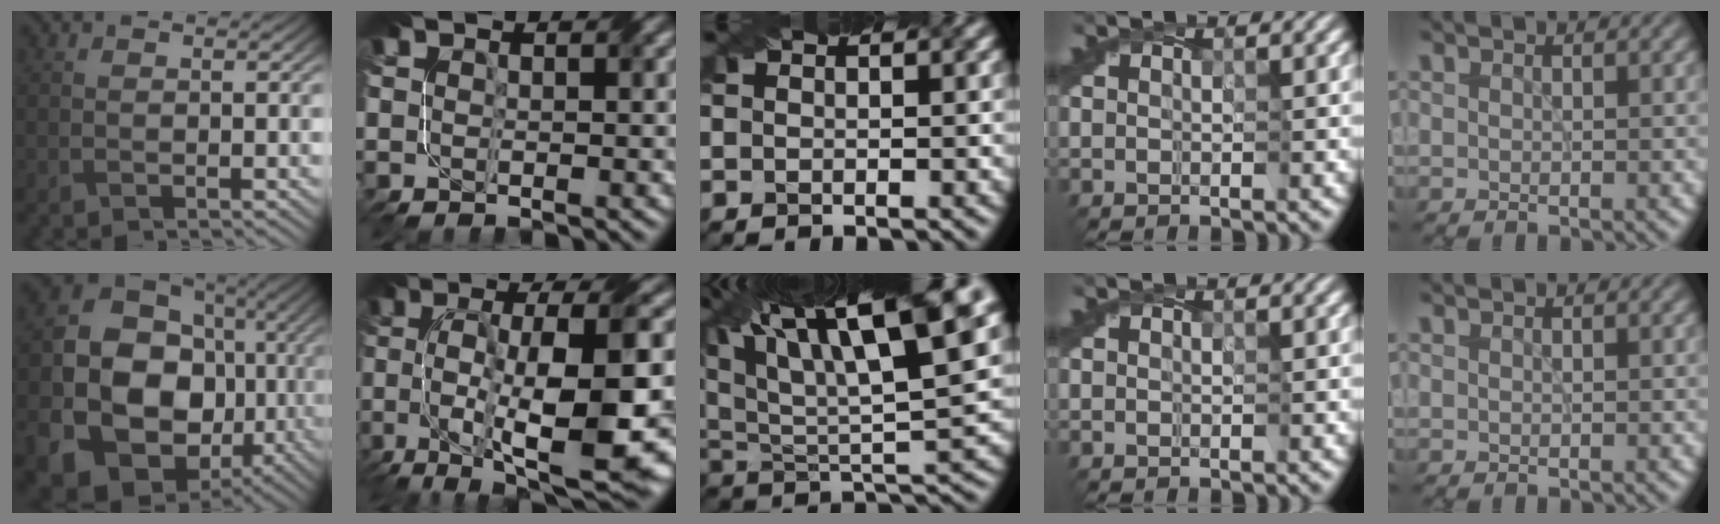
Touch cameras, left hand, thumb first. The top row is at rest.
{"thumb": {"total": 19.7, "force": [-4.2, 16.0, 10.6], "torque": [-0.210, -0.045, -0.071]}, "index": {"total": 14.2, "force": [-3.8, 5.1, 12.7], "torque": [-0.212, -0.008, -0.062]}, "middle": {"total": 17.6, "force": [10.5, 4.9, 13.2], "torque": [-0.259, 0.032, 0.187]}}